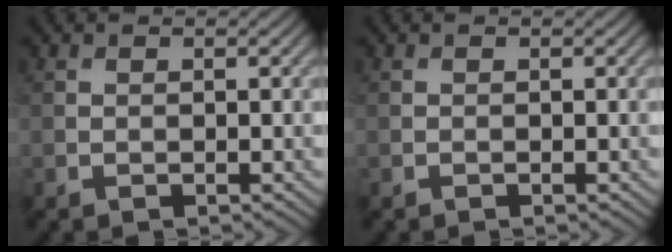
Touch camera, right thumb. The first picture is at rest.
{"total": 0.0}